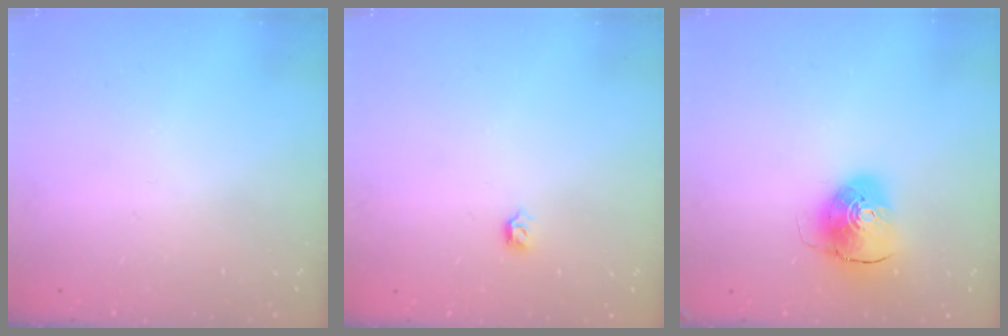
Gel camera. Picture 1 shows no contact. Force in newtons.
{"total": 3.4, "press": 3.3, "slide": 0.7}
{"total": 9.8, "press": 9.7, "slide": 1.4}